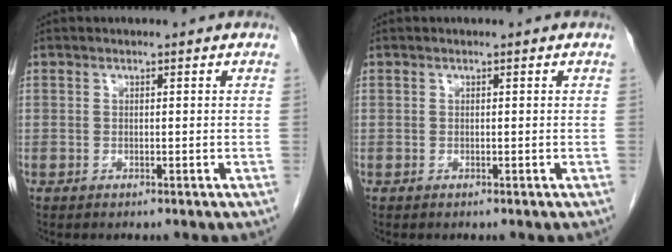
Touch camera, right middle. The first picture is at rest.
{"total": 0.0}